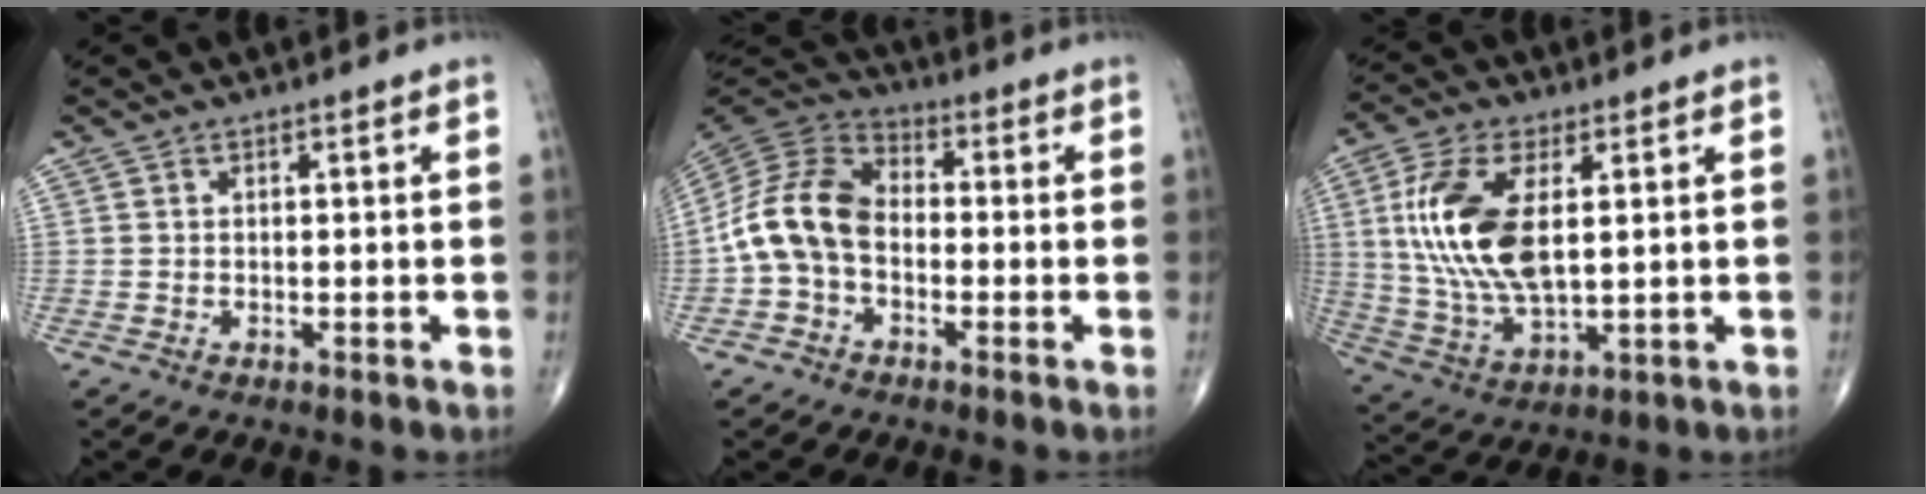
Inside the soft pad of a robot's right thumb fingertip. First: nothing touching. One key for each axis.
{"total": 12.3, "fx": -2.1, "fy": 8.6, "fz": 8.5, "tx": -0.159, "ty": 0.037, "tz": -0.054}
{"total": 15.7, "fx": 2.9, "fy": 7.4, "fz": 13.5, "tx": -0.284, "ty": -0.009, "tz": 0.063}